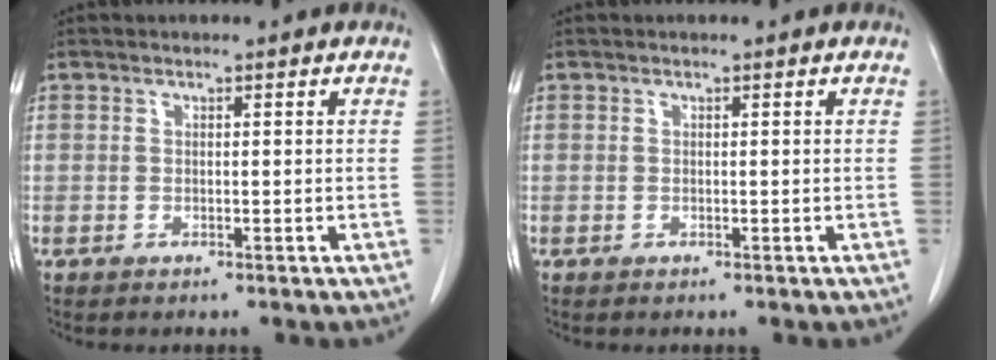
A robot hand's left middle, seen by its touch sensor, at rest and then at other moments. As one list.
[{"total": 0.0}]